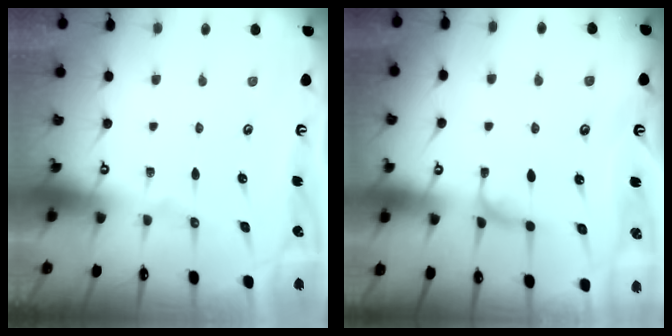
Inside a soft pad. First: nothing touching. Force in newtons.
{"total": 1.6, "press": 1.5, "slide": 0.6}